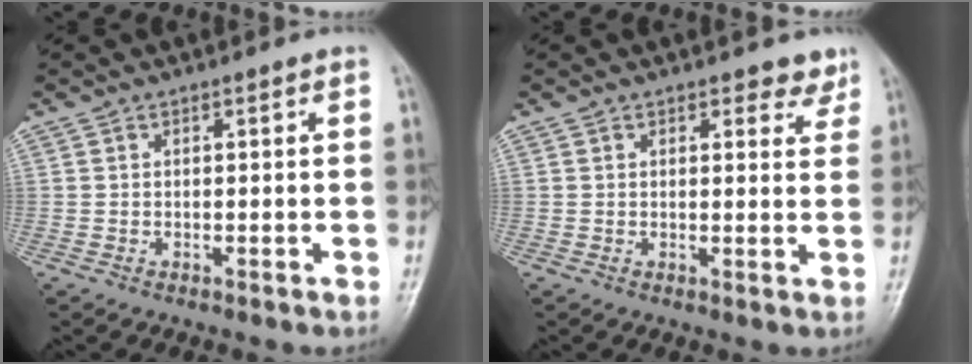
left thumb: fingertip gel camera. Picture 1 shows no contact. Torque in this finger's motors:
{"motor_torque": [0.04, 0.10, -0.08, -0.04, 0.04]}